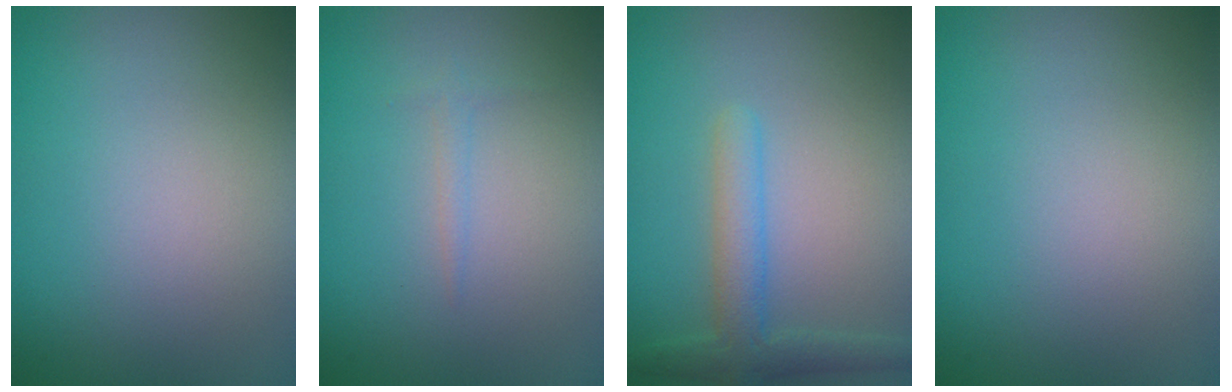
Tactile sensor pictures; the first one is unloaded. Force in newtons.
{"total": 0.7, "press": 0.7, "slide": 0.0}
{"total": 3.0, "press": 3.0, "slide": 0.2}
{"total": 0.0}